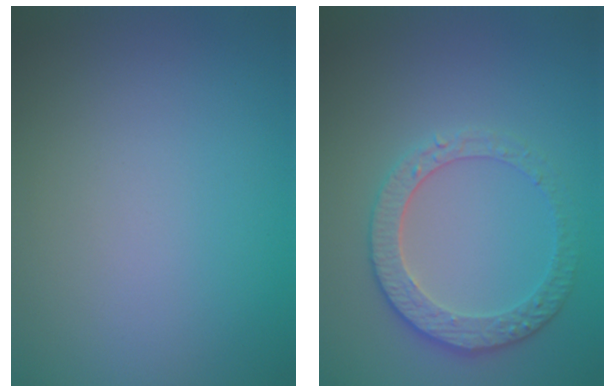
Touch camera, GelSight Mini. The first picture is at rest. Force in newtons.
{"total": 3.6, "press": 3.3, "slide": 1.4}